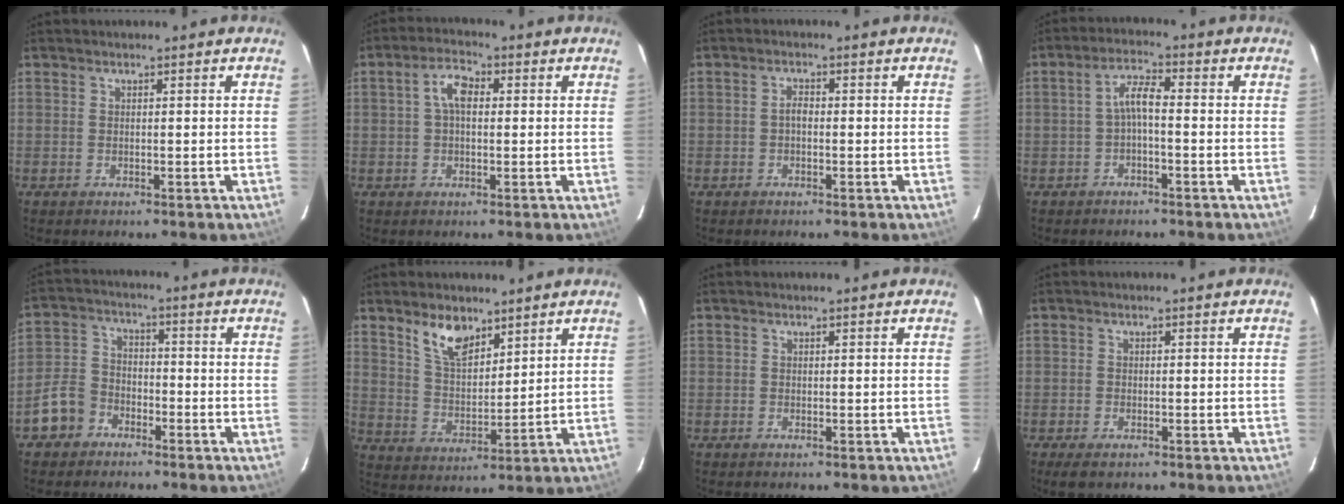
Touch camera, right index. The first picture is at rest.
{"total": 4.8, "force": [0.7, 2.6, 3.9], "torque": [-0.075, 0.018, 0.012]}
{"total": 1.4, "force": [-0.4, 0.8, 1.1], "torque": [-0.022, 0.007, -0.009]}
{"total": 3.8, "force": [-1.1, 0.9, 3.5], "torque": [-0.073, 0.013, -0.022]}
{"total": 7.2, "force": [-4.6, 5.5, 1.0], "torque": [-0.036, 0.028, -0.086]}
{"total": 8.3, "force": [5.7, 3.8, 4.7], "torque": [-0.084, 0.008, 0.113]}
{"total": 0.0}
{"total": 3.0, "force": [-2.1, 1.3, 1.7], "torque": [-0.041, -0.009, -0.039]}